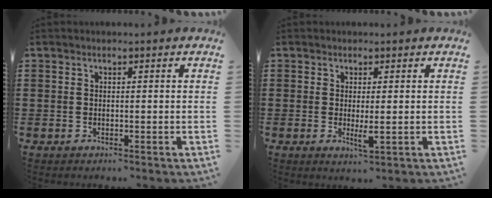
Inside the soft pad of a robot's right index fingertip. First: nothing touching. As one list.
[{"total": 2.6, "force": [-0.1, 0.5, 2.5], "torque": [-0.054, -0.006, -0.003]}]